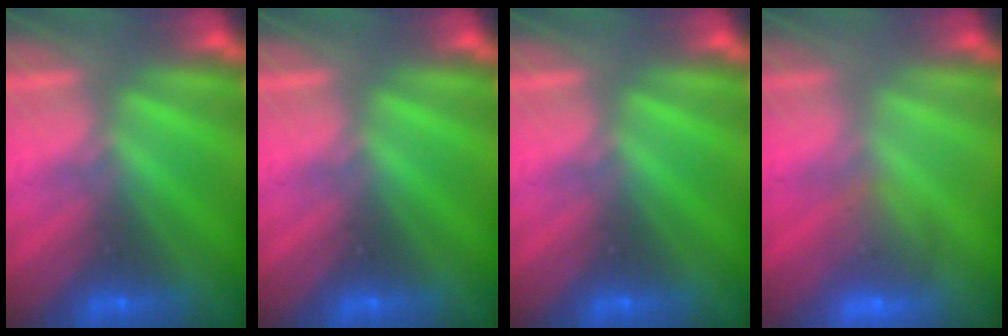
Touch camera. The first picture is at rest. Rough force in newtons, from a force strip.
{"total": 0.0}
{"total": 0.0}
{"total": 5.7}